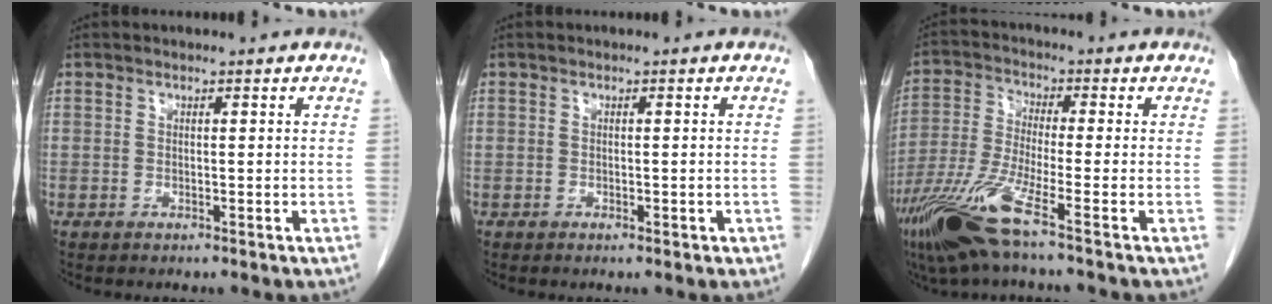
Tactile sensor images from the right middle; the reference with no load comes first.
{"total": 0.9, "force": [-0.4, 0.4, 0.6], "torque": [-0.012, -0.001, -0.004]}
{"total": 10.6, "force": [-6.3, -0.4, 8.5], "torque": [-0.184, -0.031, -0.127]}